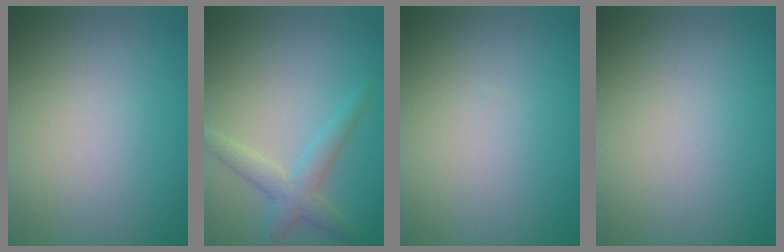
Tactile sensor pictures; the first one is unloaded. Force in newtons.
{"total": 2.8, "press": 2.8, "slide": 0.1}
{"total": 0.0}
{"total": 0.0}